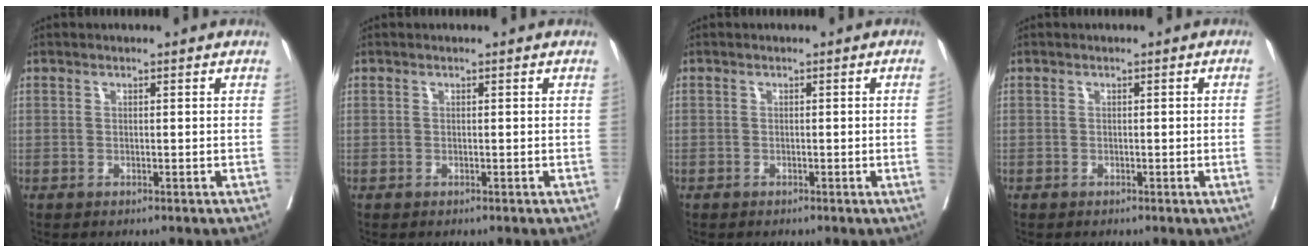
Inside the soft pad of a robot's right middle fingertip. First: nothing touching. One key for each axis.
{"total": 0.0}
{"total": 1.1, "fx": -0.2, "fy": -0.4, "fz": 1.0, "tx": -0.008, "ty": 0.000, "tz": -0.003}
{"total": 1.2, "fx": -0.2, "fy": -0.5, "fz": 1.1, "tx": -0.010, "ty": -0.001, "tz": -0.001}